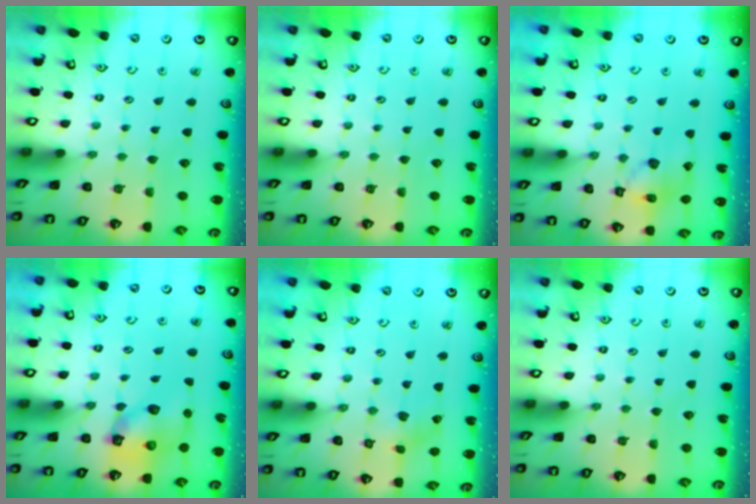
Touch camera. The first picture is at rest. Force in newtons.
{"total": 0.0}
{"total": 13.1, "press": 13.0, "slide": 2.0}
{"total": 9.8, "press": 9.7, "slide": 1.7}
{"total": 2.2, "press": 2.2, "slide": 0.3}
{"total": 0.0}